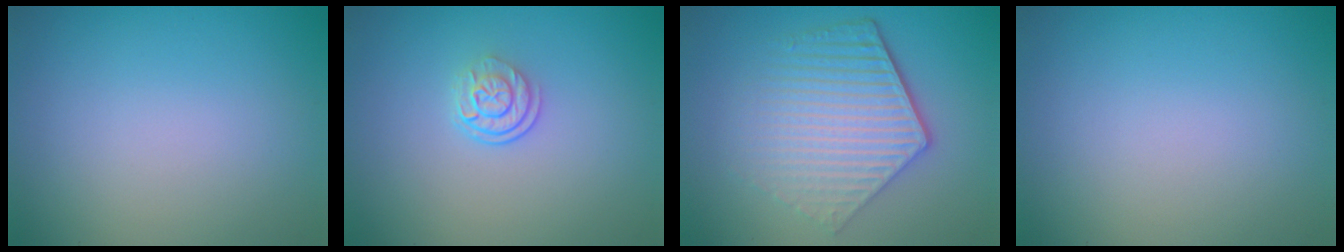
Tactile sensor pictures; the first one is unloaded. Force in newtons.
{"total": 2.5, "press": 1.8, "slide": 1.7}
{"total": 5.9, "press": 4.4, "slide": 3.9}
{"total": 0.0}